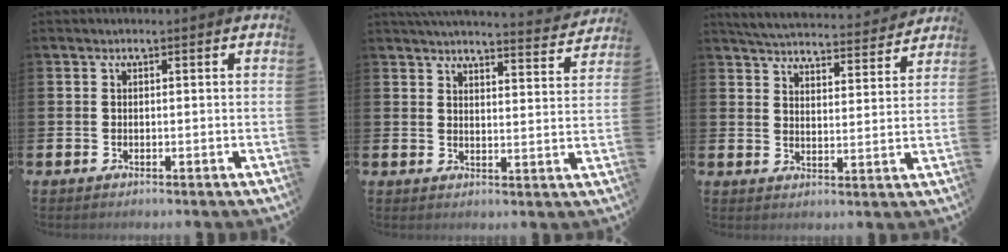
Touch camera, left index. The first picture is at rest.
{"total": 4.4, "force": [4.4, 0.1, 0.4], "torque": [-0.005, -0.036, 0.072]}
{"total": 5.2, "force": [5.1, 0.6, 0.4], "torque": [-0.021, -0.044, 0.087]}